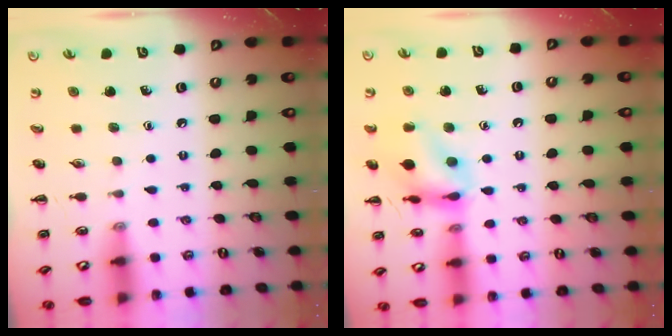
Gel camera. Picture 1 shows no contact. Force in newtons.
{"total": 14.2, "press": 14.1, "slide": 1.4}